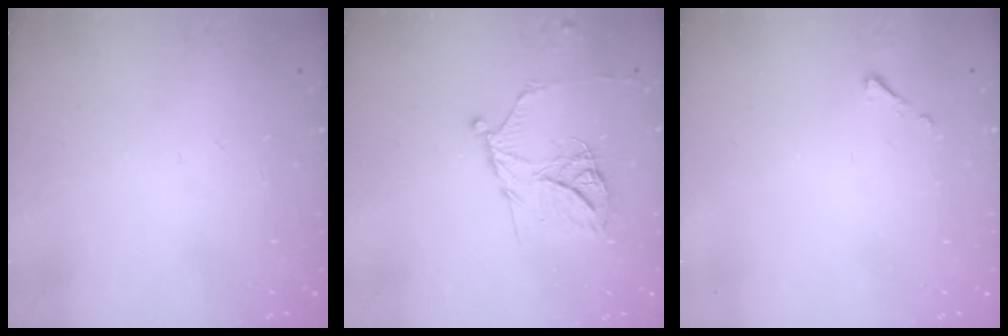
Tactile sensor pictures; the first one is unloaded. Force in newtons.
{"total": 13.1, "press": 13.1, "slide": 1.0}
{"total": 2.5, "press": 2.5, "slide": 0.3}